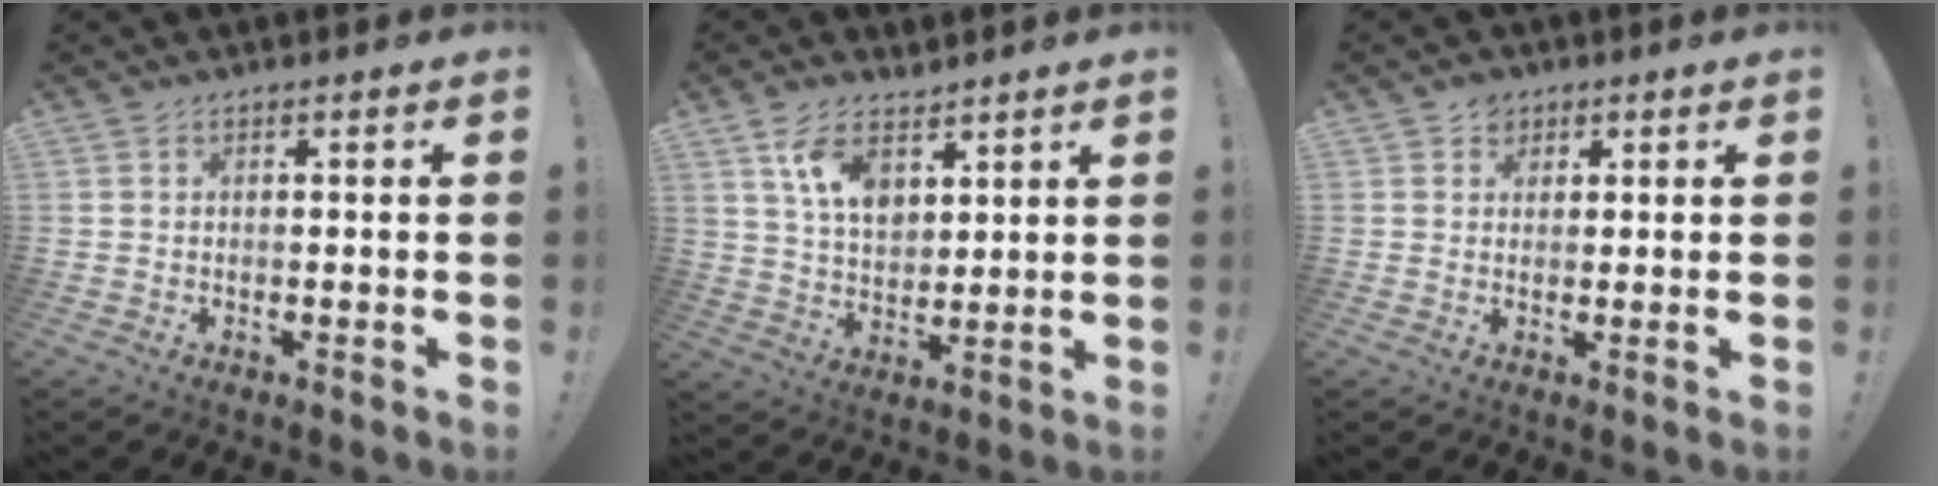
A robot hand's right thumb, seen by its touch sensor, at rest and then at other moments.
{"total": 10.3, "force": [6.5, 5.7, 5.6], "torque": [-0.104, -0.031, 0.126]}
{"total": 3.2, "force": [1.8, 2.6, 0.4], "torque": [-0.002, -0.004, 0.031]}